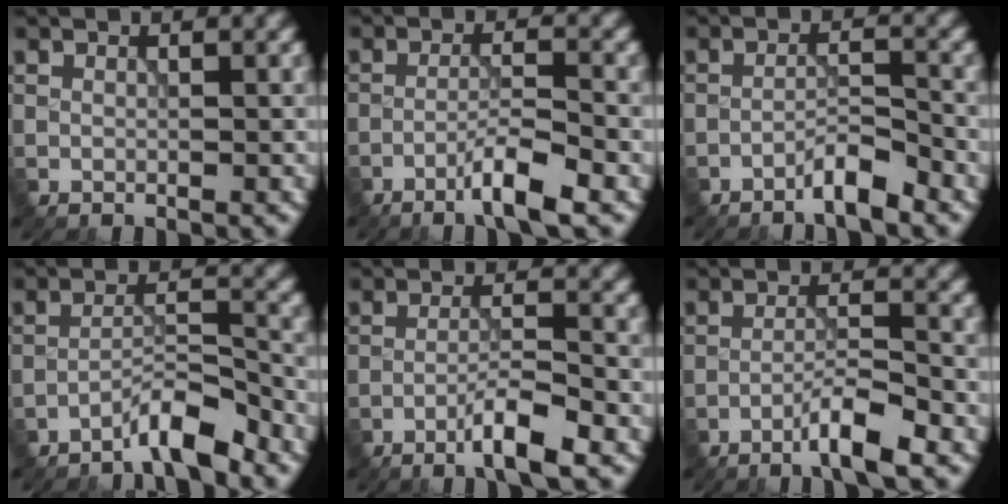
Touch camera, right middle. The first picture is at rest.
{"total": 3.9, "force": [-2.5, 0.1, 3.0], "torque": [-0.053, 0.007, -0.055]}
{"total": 2.8, "force": [-2.3, 0.3, 1.7], "torque": [-0.027, 0.009, -0.045]}
{"total": 3.8, "force": [-3.2, 0.3, 2.0], "torque": [-0.029, 0.013, -0.063]}
{"total": 3.9, "force": [-2.5, 0.2, 3.0], "torque": [-0.053, 0.007, -0.053]}
{"total": 3.8, "force": [-2.6, 0.1, 2.8], "torque": [-0.047, 0.008, -0.055]}